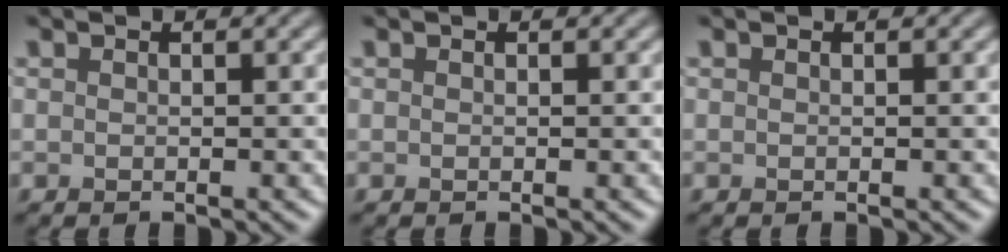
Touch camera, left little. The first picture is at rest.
{"total": 0.0}
{"total": 0.0}